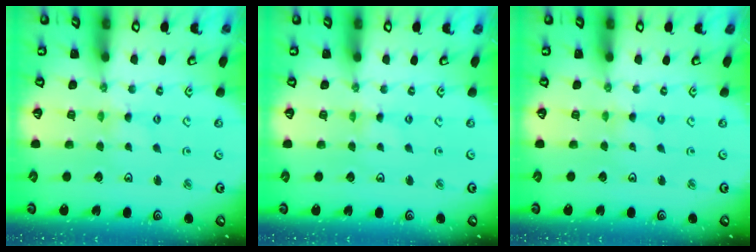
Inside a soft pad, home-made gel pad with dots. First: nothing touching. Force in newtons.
{"total": 0.0}
{"total": 0.0}